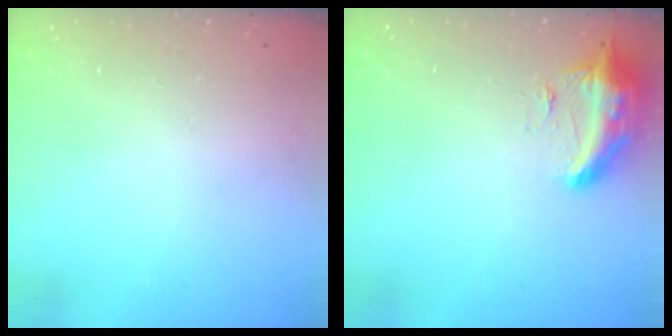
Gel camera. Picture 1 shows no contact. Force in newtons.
{"total": 9.5, "press": 9.4, "slide": 1.2}